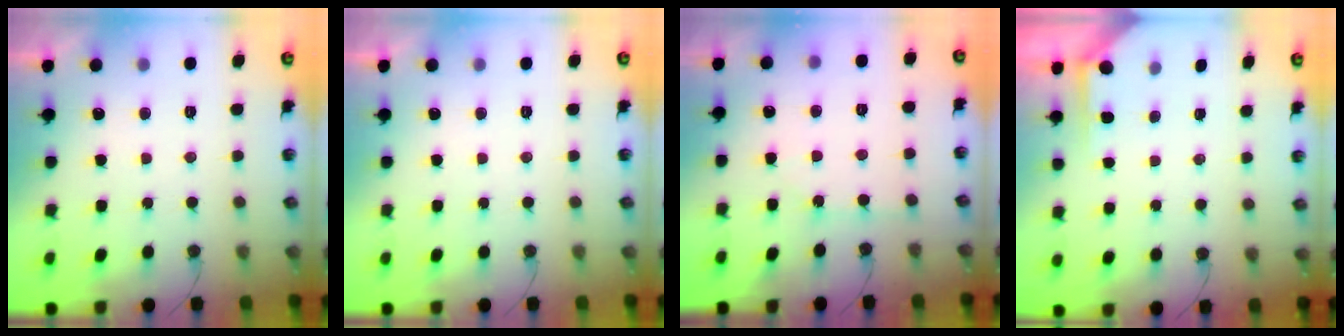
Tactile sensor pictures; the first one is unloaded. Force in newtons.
{"total": 0.0}
{"total": 3.9, "press": 3.9, "slide": 0.6}
{"total": 1.5, "press": 1.5, "slide": 0.3}